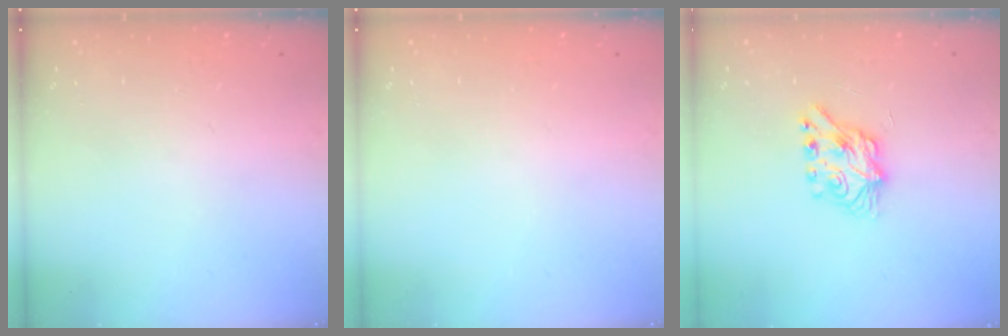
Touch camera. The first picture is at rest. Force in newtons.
{"total": 0.0}
{"total": 7.2, "press": 7.2, "slide": 0.1}